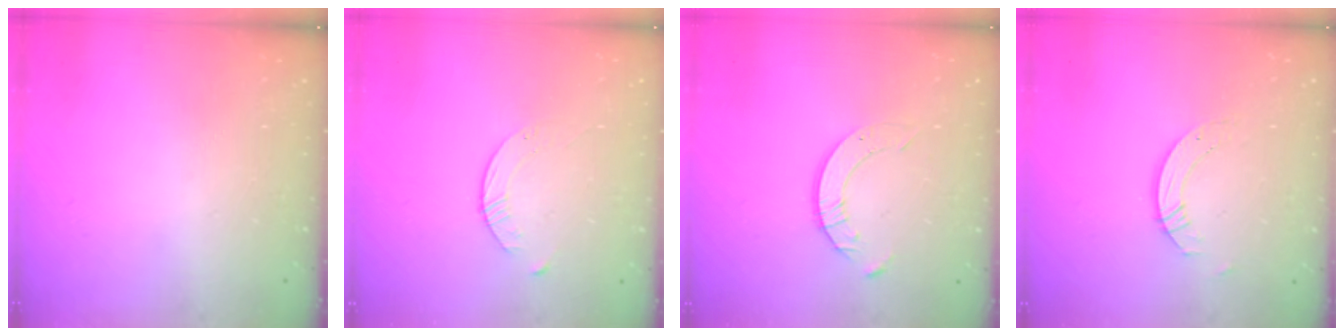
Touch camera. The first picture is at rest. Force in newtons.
{"total": 3.9, "press": 3.9, "slide": 0.4}
{"total": 4.2, "press": 4.2, "slide": 0.5}
{"total": 4.3, "press": 4.2, "slide": 0.3}